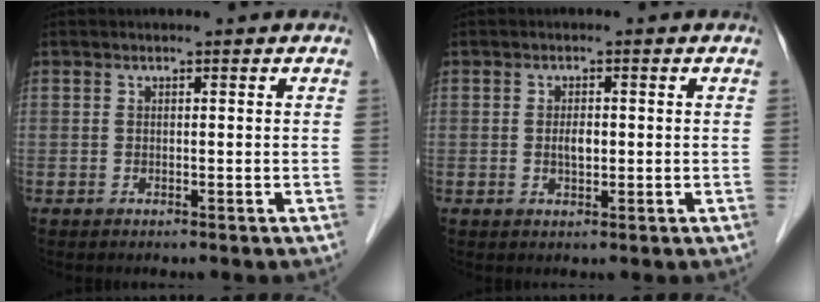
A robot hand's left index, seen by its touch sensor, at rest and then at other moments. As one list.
[{"total": 1.9, "force": [0.0, 0.9, 1.7], "torque": [-0.033, 0.000, 0.000]}]